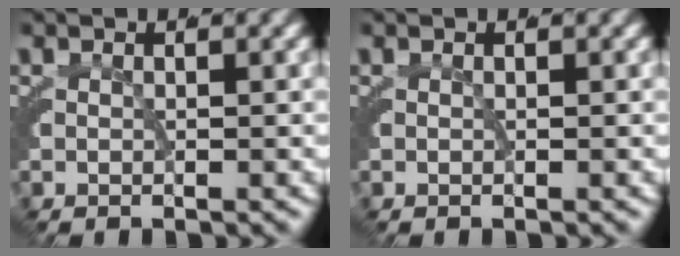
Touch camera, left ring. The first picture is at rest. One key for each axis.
{"total": 0.0}